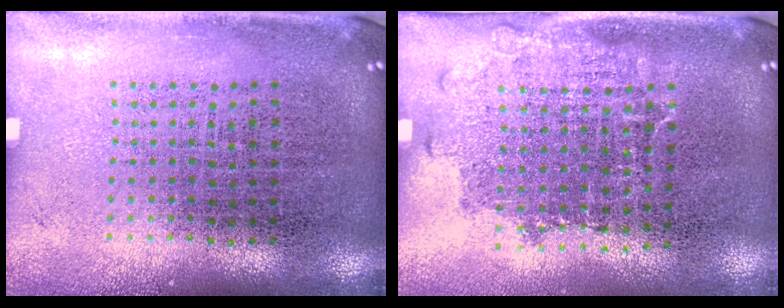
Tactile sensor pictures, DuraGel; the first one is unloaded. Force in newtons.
{"total": 1.3, "press": 1.1, "slide": 0.8}